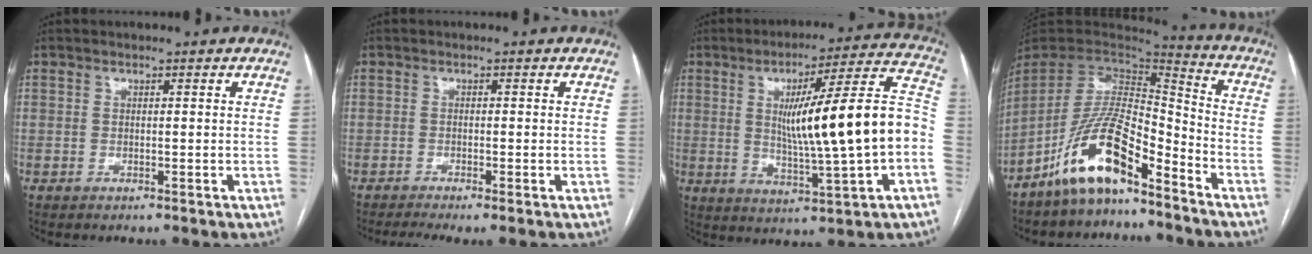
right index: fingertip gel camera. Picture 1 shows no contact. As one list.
[{"total": 4.0, "force": [-2.7, 0.4, 2.9], "torque": [-0.053, -0.008, -0.045]}, {"total": 18.9, "force": [-0.7, 0.7, 18.9], "torque": [-0.283, 0.019, -0.009]}, {"total": 14.0, "force": [-9.5, 3.6, 9.7], "torque": [-0.195, 0.012, -0.176]}]